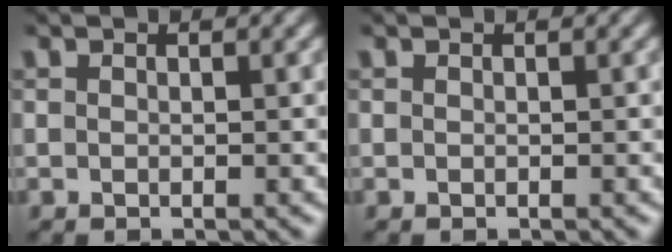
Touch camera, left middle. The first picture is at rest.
{"total": 0.0}